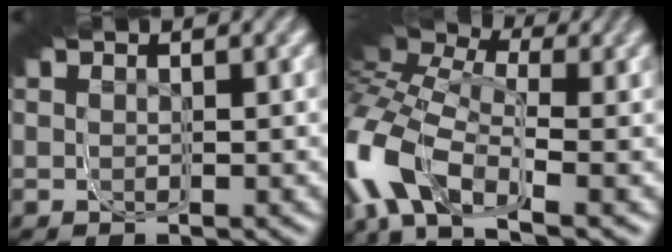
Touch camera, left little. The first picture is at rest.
{"total": 4.7, "force": [-1.1, 2.4, 3.9], "torque": [-0.041, 0.018, -0.037]}